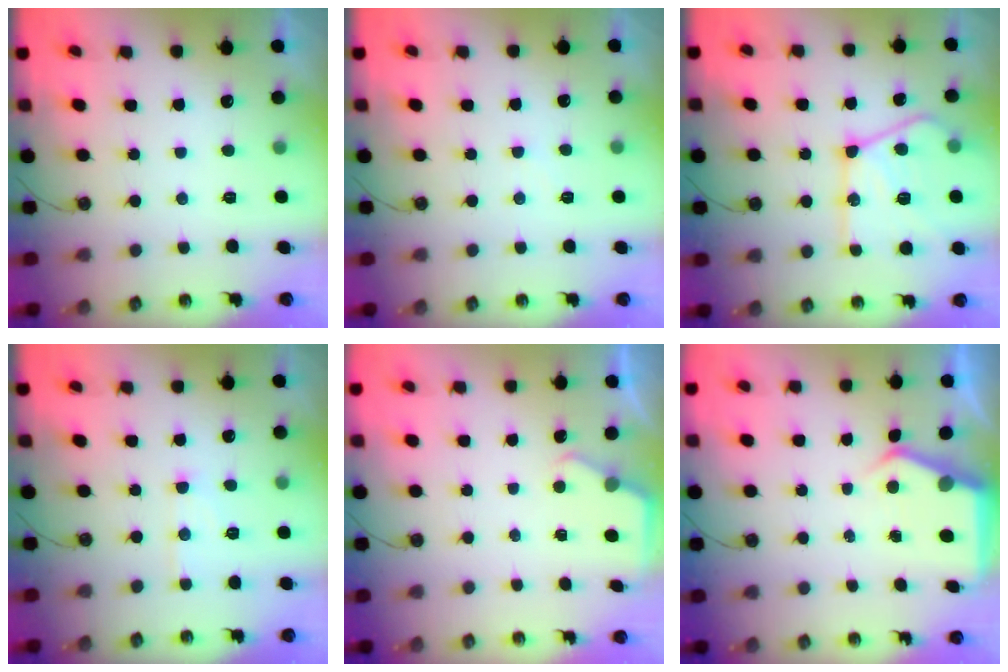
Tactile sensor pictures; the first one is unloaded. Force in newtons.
{"total": 4.6, "press": 4.6, "slide": 0.7}
{"total": 18.9, "press": 18.9, "slide": 1.5}
{"total": 7.4, "press": 7.4, "slide": 0.5}
{"total": 2.8, "press": 2.8, "slide": 0.5}
{"total": 4.3, "press": 4.2, "slide": 0.6}